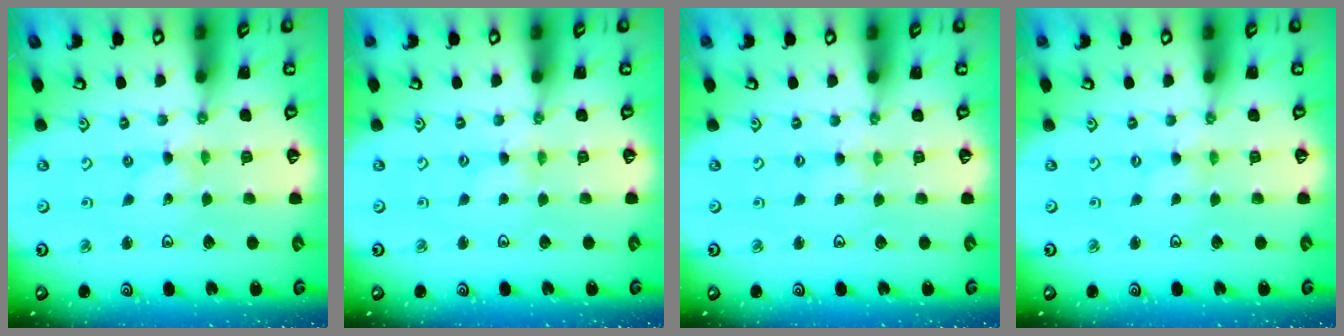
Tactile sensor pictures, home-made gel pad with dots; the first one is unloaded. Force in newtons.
{"total": 1.1, "press": 1.1, "slide": 0.2}
{"total": 0.9, "press": 0.8, "slide": 0.2}
{"total": 0.0}